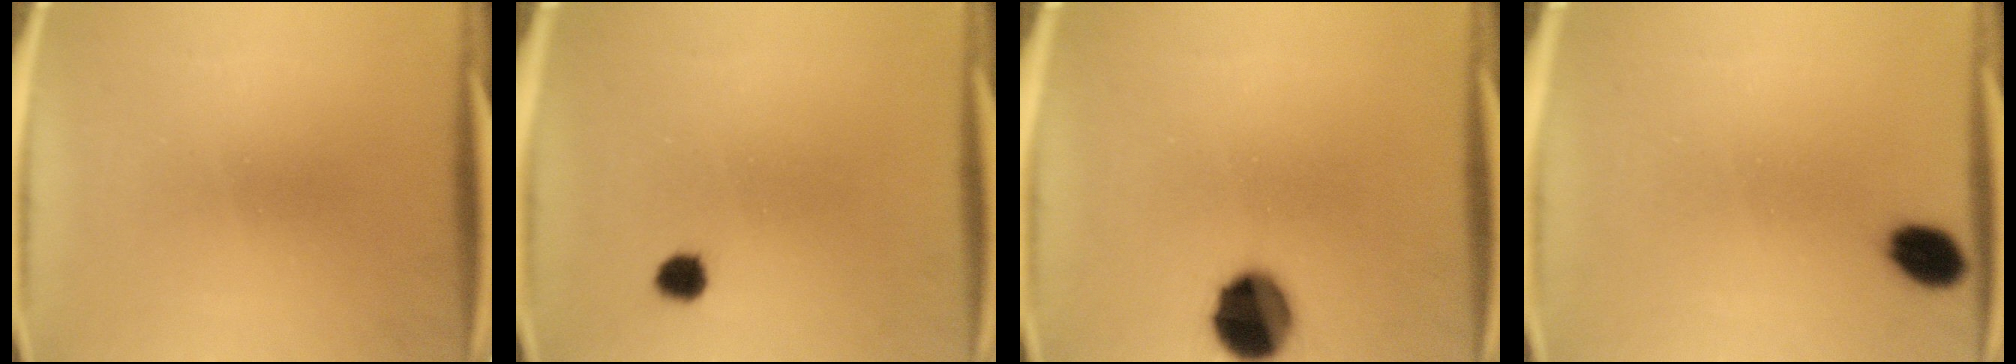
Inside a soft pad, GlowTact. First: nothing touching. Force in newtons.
{"total": 2.5}
{"total": 12.3}
{"total": 5.0}